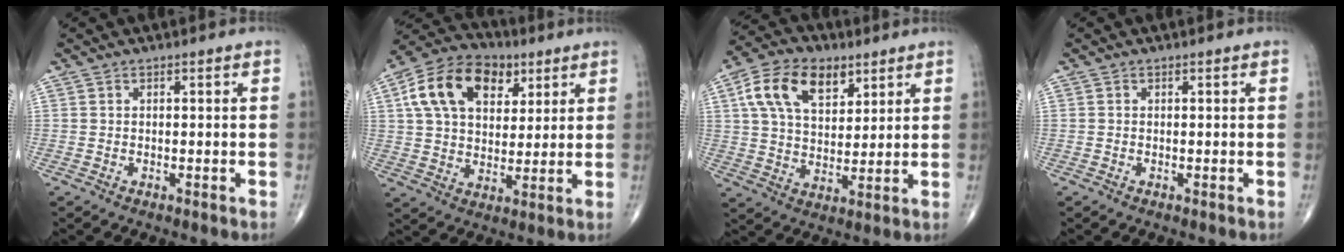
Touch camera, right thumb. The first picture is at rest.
{"total": 17.1, "force": [6.6, 11.4, 11.0], "torque": [-0.173, 0.000, 0.110]}
{"total": 14.1, "force": [6.2, 8.5, 9.4], "torque": [-0.150, -0.007, 0.114]}
{"total": 0.0}